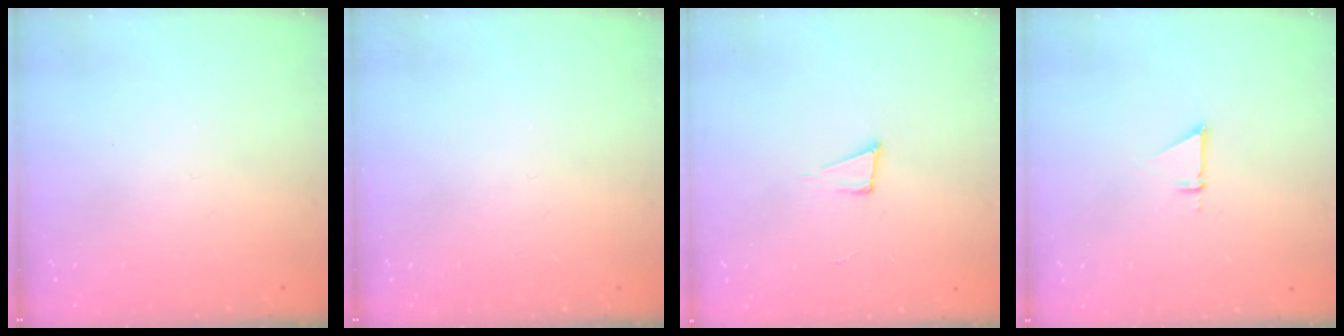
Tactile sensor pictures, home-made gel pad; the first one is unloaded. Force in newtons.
{"total": 0.0}
{"total": 3.9, "press": 2.4, "slide": 3.1}
{"total": 3.1, "press": 3.1, "slide": 0.2}